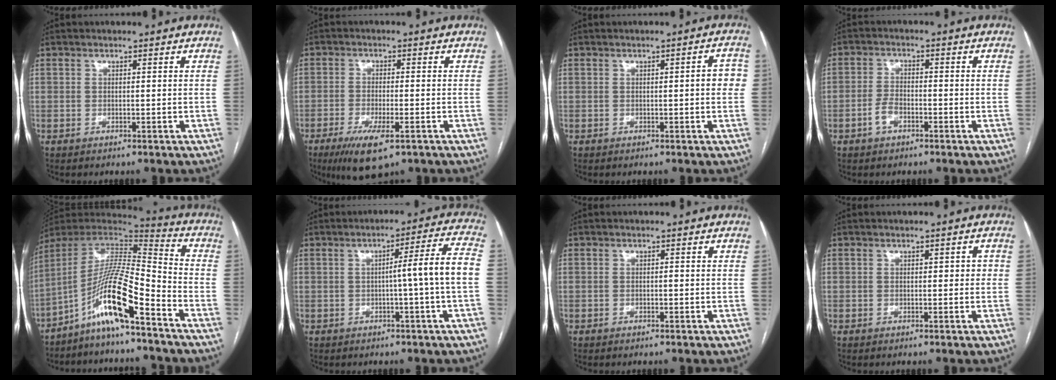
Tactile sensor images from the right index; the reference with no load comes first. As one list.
[{"total": 7.9, "force": [-4.4, 1.8, 6.2], "torque": [-0.109, -0.019, -0.068]}, {"total": 3.0, "force": [0.0, 0.6, 2.9], "torque": [-0.030, 0.007, -0.003]}, {"total": 3.2, "force": [-1.6, 1.8, 2.0], "torque": [-0.039, 0.008, -0.028]}, {"total": 14.2, "force": [-8.6, 0.8, 11.3], "torque": [-0.217, 0.004, -0.157]}, {"total": 7.7, "force": [-1.0, -1.5, 7.5], "torque": [-0.102, 0.016, -0.013]}, {"total": 0.0}, {"total": 1.3, "force": [0.1, 0.8, 1.1], "torque": [-0.012, 0.011, 0.000]}]